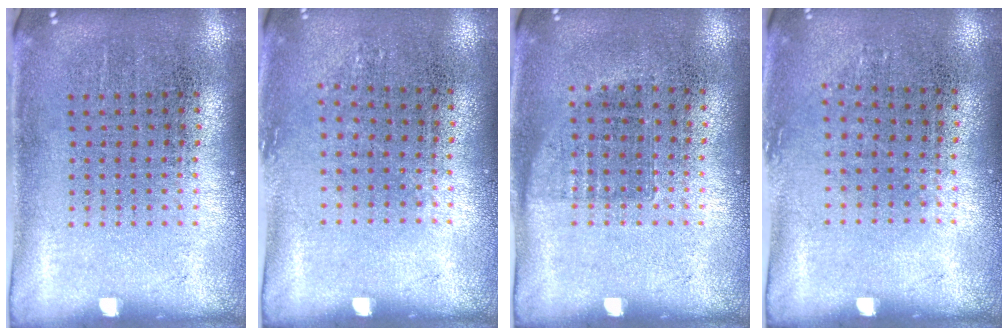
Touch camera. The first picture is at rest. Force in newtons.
{"total": 0.8, "press": 0.7, "slide": 0.4}
{"total": 0.7, "press": 0.6, "slide": 0.4}
{"total": 0.8, "press": 0.7, "slide": 0.5}